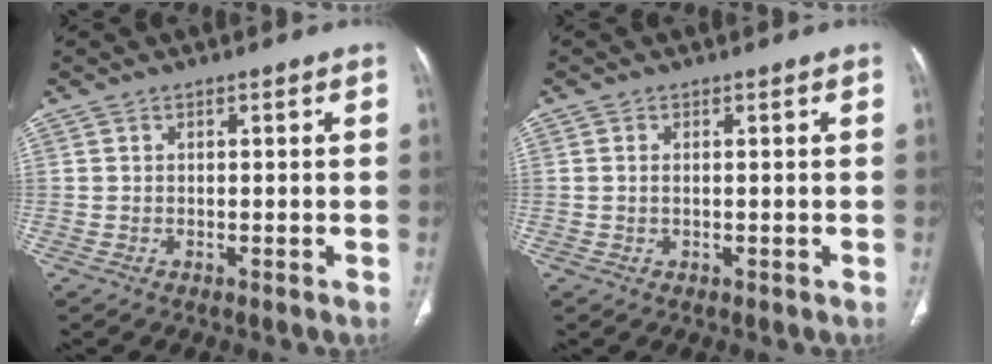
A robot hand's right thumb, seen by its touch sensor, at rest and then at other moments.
{"total": 0.7, "force": [0.1, 0.3, 0.6], "torque": [-0.014, 0.000, 0.003]}